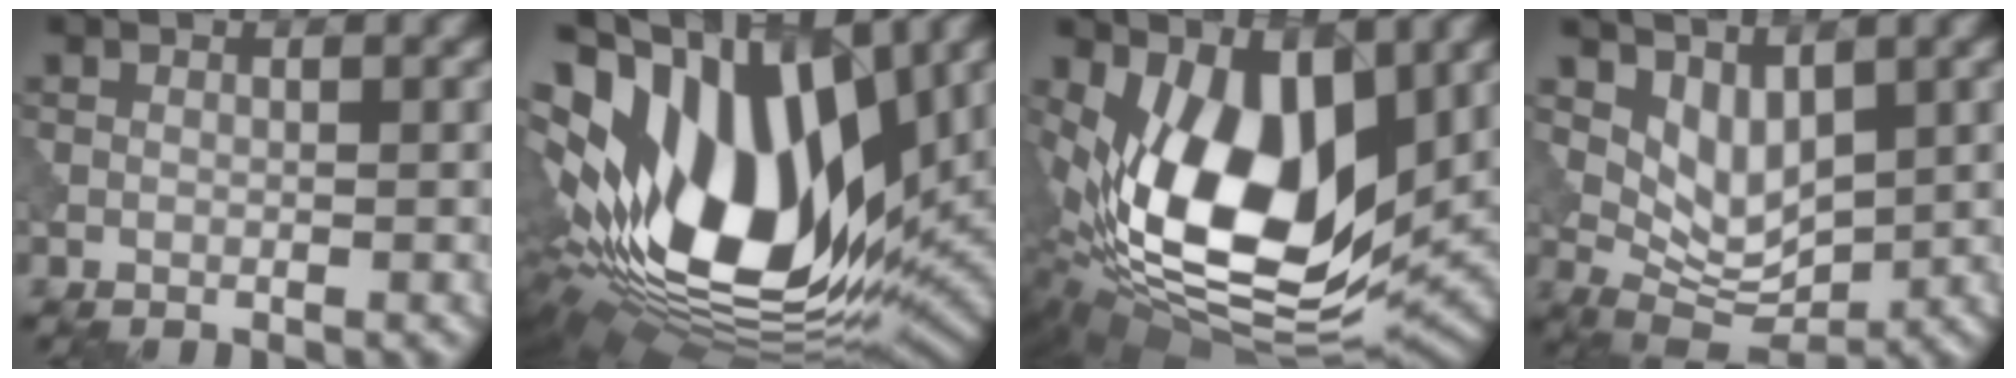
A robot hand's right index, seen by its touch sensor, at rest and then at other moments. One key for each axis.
{"total": 19.3, "fx": 1.8, "fy": 10.5, "fz": 16.1, "tx": -0.306, "ty": -0.005, "tz": 0.032}
{"total": 13.5, "fx": 1.8, "fy": 7.0, "fz": 11.4, "tx": -0.193, "ty": -0.016, "tz": 0.027}
{"total": 4.3, "fx": 2.2, "fy": 2.2, "fz": 2.9, "tx": -0.060, "ty": -0.016, "tz": 0.045}